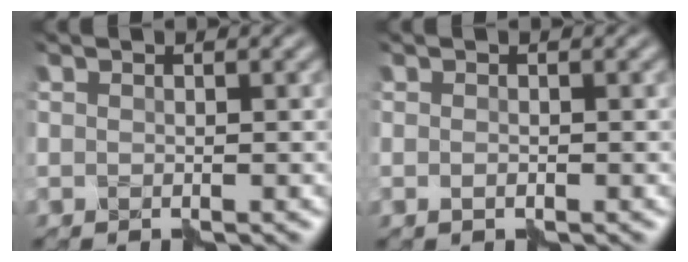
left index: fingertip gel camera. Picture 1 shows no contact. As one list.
[{"total": 0.6, "force": [-0.3, 0.2, 0.4], "torque": [-0.006, 0.001, -0.006]}]